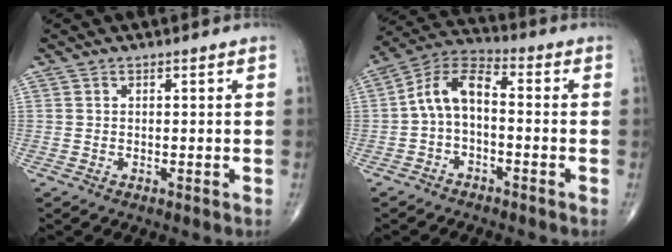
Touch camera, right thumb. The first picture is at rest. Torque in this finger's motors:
{"motor_torque": [-0.14, 0.55, 0.78, -0.16, 0.18]}